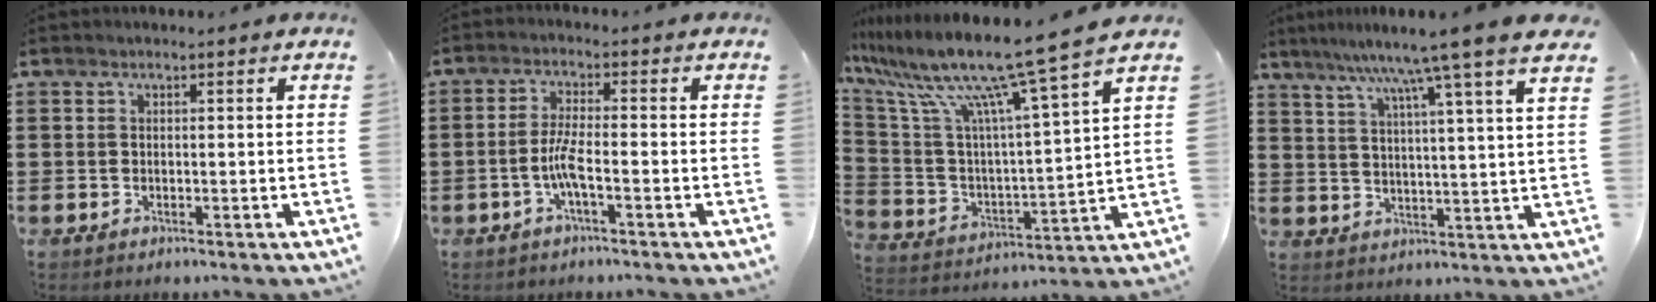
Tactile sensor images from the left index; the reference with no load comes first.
{"total": 4.6, "force": [-2.0, 0.5, 4.1], "torque": [-0.093, -0.006, -0.044]}
{"total": 11.9, "force": [9.6, -0.6, 7.0], "torque": [-0.178, -0.071, 0.151]}
{"total": 8.9, "force": [6.8, -1.6, 5.5], "torque": [-0.124, -0.040, 0.102]}